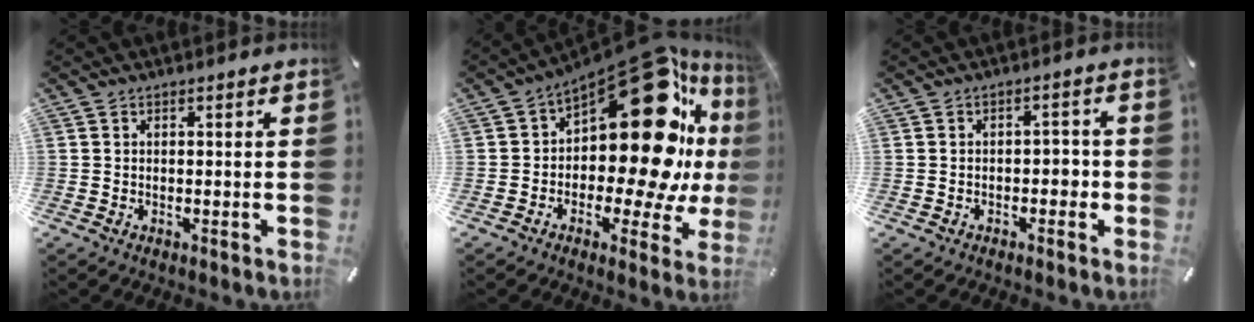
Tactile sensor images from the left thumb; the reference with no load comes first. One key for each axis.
{"total": 27.3, "fx": 7.5, "fy": 13.5, "fz": 22.5, "tx": -0.316, "ty": -0.081, "tz": 0.131}
{"total": 2.9, "fx": -1.0, "fy": 1.7, "fz": 2.1, "tx": -0.040, "ty": 0.010, "tz": -0.021}